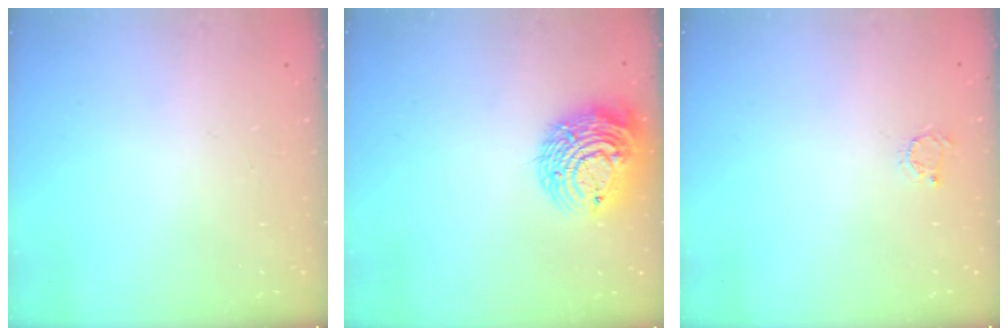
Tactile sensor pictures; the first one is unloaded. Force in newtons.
{"total": 13.7, "press": 13.6, "slide": 1.3}
{"total": 2.5, "press": 2.5, "slide": 0.3}